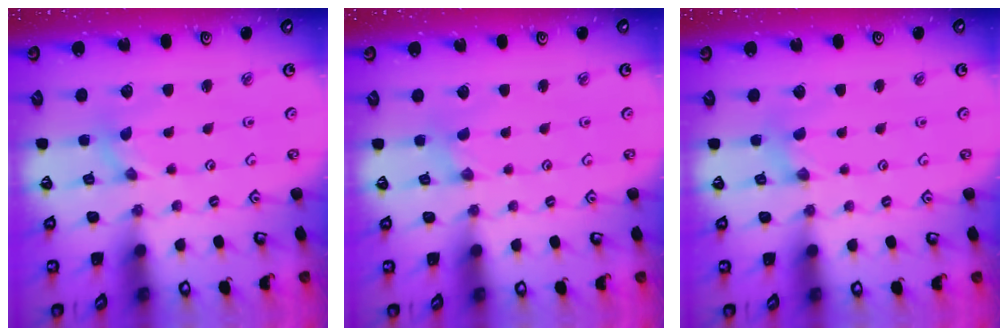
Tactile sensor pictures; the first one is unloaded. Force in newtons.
{"total": 0.0}
{"total": 1.0, "press": 1.0, "slide": 0.2}